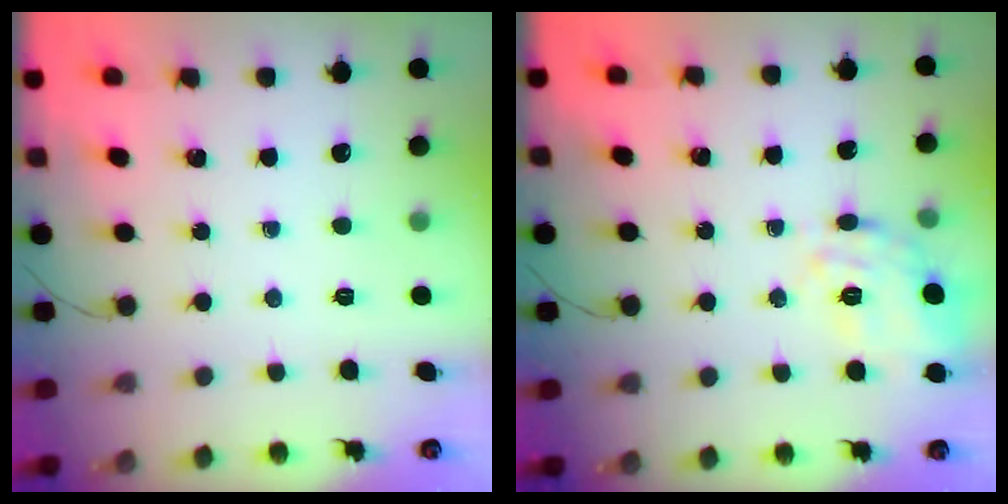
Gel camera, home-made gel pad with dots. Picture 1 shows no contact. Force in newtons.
{"total": 10.6, "press": 10.5, "slide": 0.8}